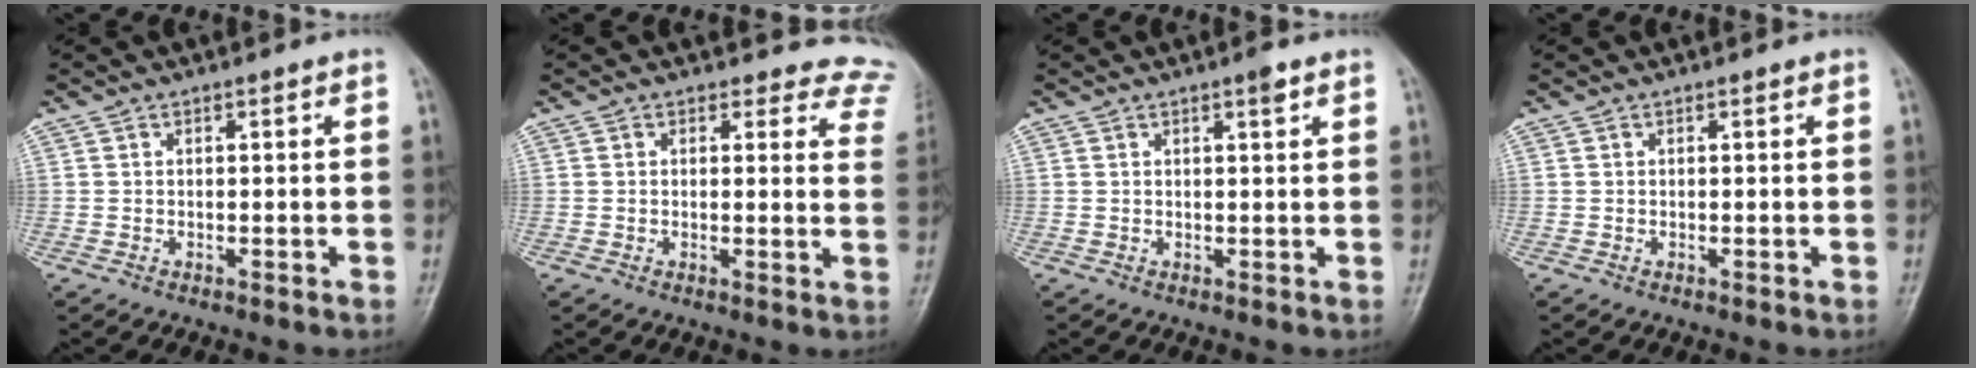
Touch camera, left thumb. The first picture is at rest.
{"total": 10.1, "force": [9.5, 3.4, 0.5], "torque": [0.054, -0.057, 0.064]}
{"total": 1.7, "force": [1.1, 0.2, 1.3], "torque": [-0.019, -0.005, 0.016]}
{"total": 0.0}